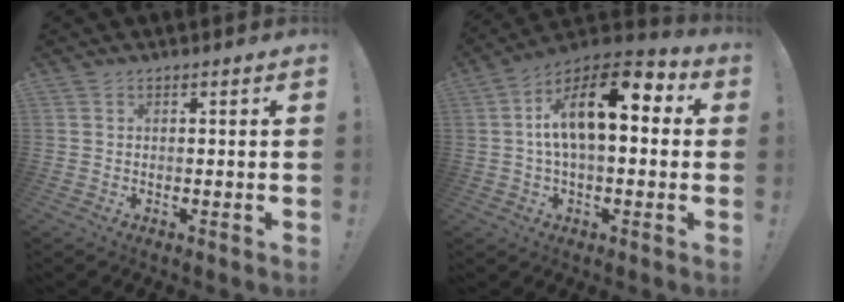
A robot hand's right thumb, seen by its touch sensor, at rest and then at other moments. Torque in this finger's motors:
{"motor_torque": [2.32, 2.39, 0.51, -0.10, 0.15]}